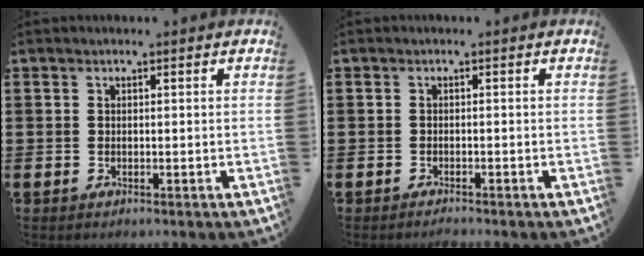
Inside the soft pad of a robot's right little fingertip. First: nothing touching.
{"total": 0.6, "force": [-0.6, 0.0, 0.2], "torque": [-0.005, -0.003, -0.012]}